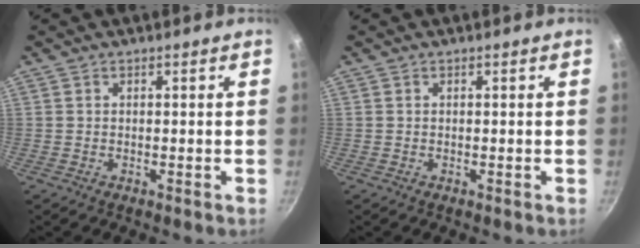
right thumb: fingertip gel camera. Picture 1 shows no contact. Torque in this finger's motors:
{"motor_torque": [0.00, 0.00, -0.04, 0.43, 0.03]}